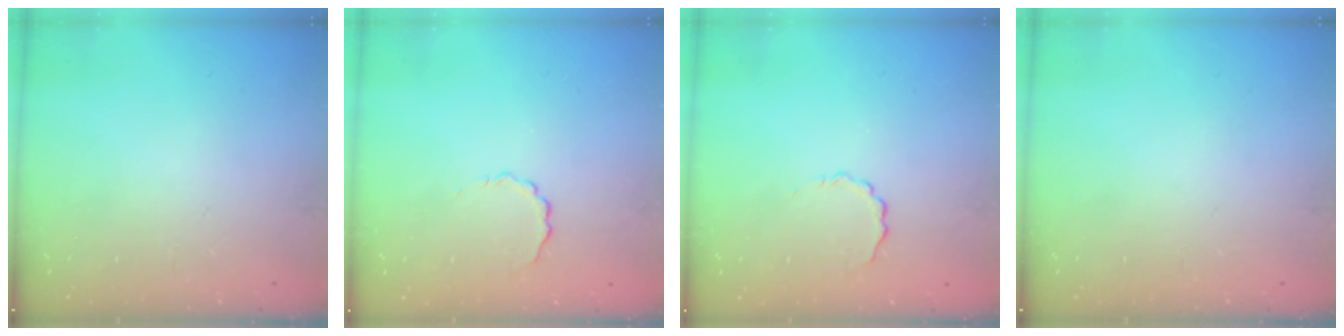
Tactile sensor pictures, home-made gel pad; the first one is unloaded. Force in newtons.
{"total": 2.6, "press": 2.5, "slide": 0.8}
{"total": 2.6, "press": 2.5, "slide": 0.8}
{"total": 0.0}